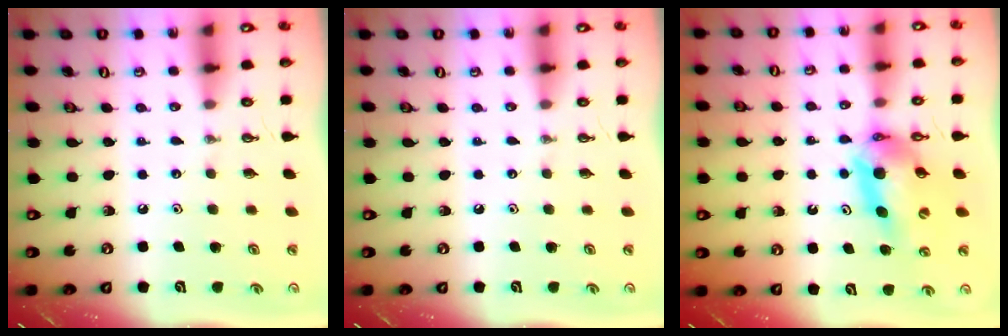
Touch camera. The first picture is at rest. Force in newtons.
{"total": 0.0}
{"total": 11.0, "press": 10.9, "slide": 1.1}